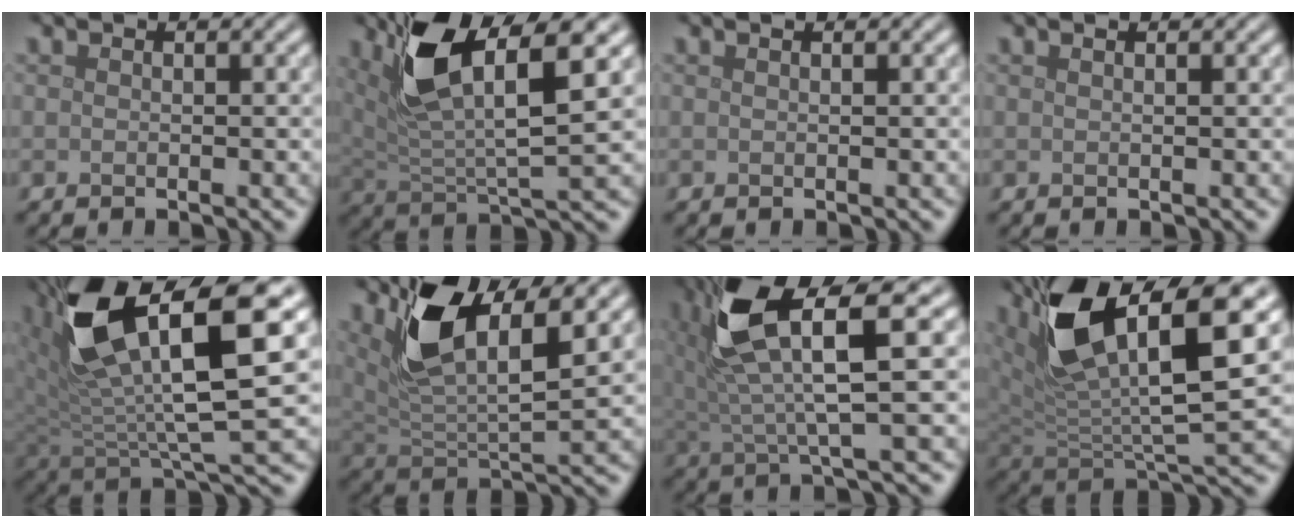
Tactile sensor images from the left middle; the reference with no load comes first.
{"total": 9.1, "force": [4.4, 2.8, 7.5], "torque": [-0.150, 0.000, 0.079]}
{"total": 0.6, "force": [0.4, 0.2, 0.4], "torque": [-0.003, 0.002, 0.001]}
{"total": 0.9, "force": [0.6, 0.4, 0.7], "torque": [-0.003, 0.000, 0.002]}
{"total": 13.2, "force": [5.5, 4.1, 11.3], "torque": [-0.219, 0.000, 0.108]}
{"total": 8.6, "force": [4.4, 3.3, 6.7], "torque": [-0.134, -0.004, 0.078]}
{"total": 9.1, "force": [3.6, 2.3, 8.0], "torque": [-0.161, 0.007, 0.063]}
{"total": 12.2, "force": [5.9, 4.3, 9.8], "torque": [-0.183, -0.001, 0.113]}